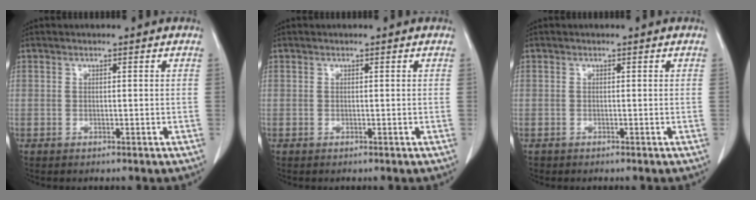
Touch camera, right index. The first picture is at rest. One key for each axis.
{"total": 0.0}
{"total": 0.5, "fx": -0.3, "fy": 0.4, "fz": 0.0, "tx": -0.005, "ty": 0.003, "tz": -0.008}